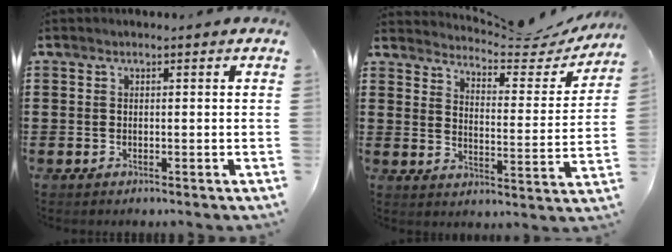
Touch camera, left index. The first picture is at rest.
{"total": 4.6, "force": [4.5, 0.3, 1.1], "torque": [-0.040, -0.035, 0.071]}